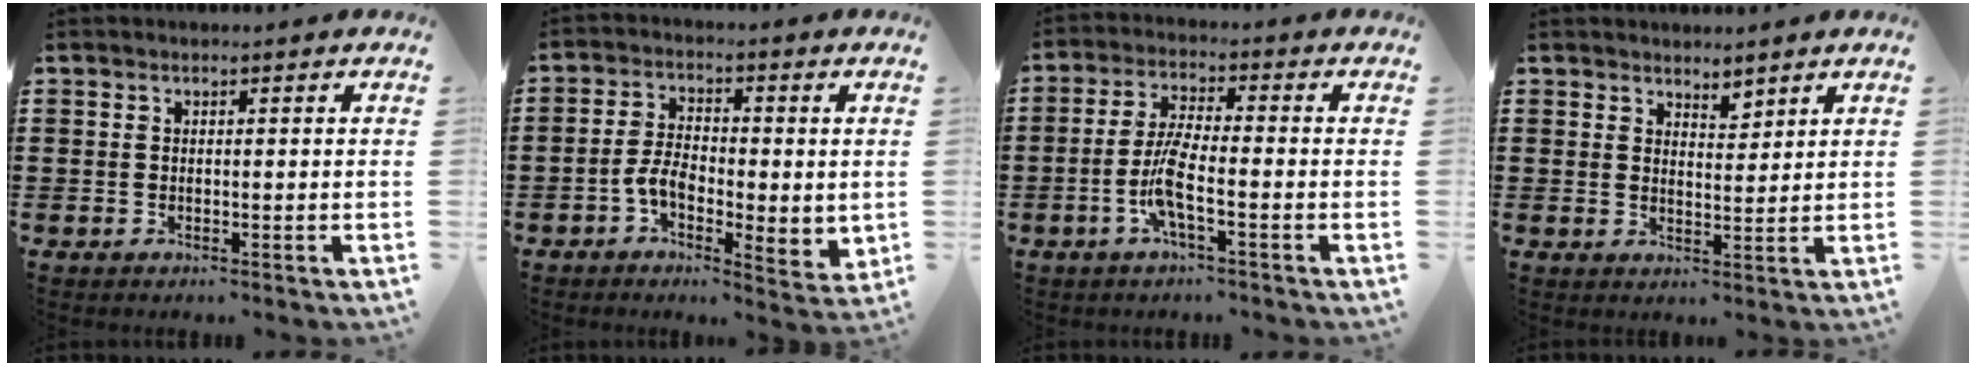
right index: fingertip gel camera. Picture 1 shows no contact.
{"total": 5.8, "force": [-1.2, 3.1, 4.7], "torque": [-0.103, 0.002, -0.027]}
{"total": 5.9, "force": [-2.3, 1.0, 5.3], "torque": [-0.125, -0.014, -0.050]}
{"total": 2.8, "force": [2.6, 0.9, 0.2], "torque": [-0.011, 0.002, 0.050]}